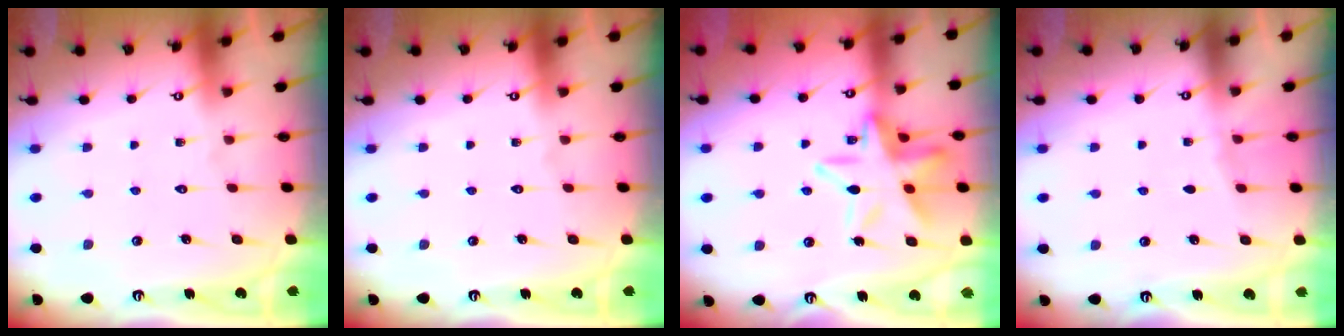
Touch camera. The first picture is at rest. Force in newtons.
{"total": 0.0}
{"total": 15.5, "press": 15.4, "slide": 1.5}
{"total": 2.0, "press": 2.0, "slide": 0.4}